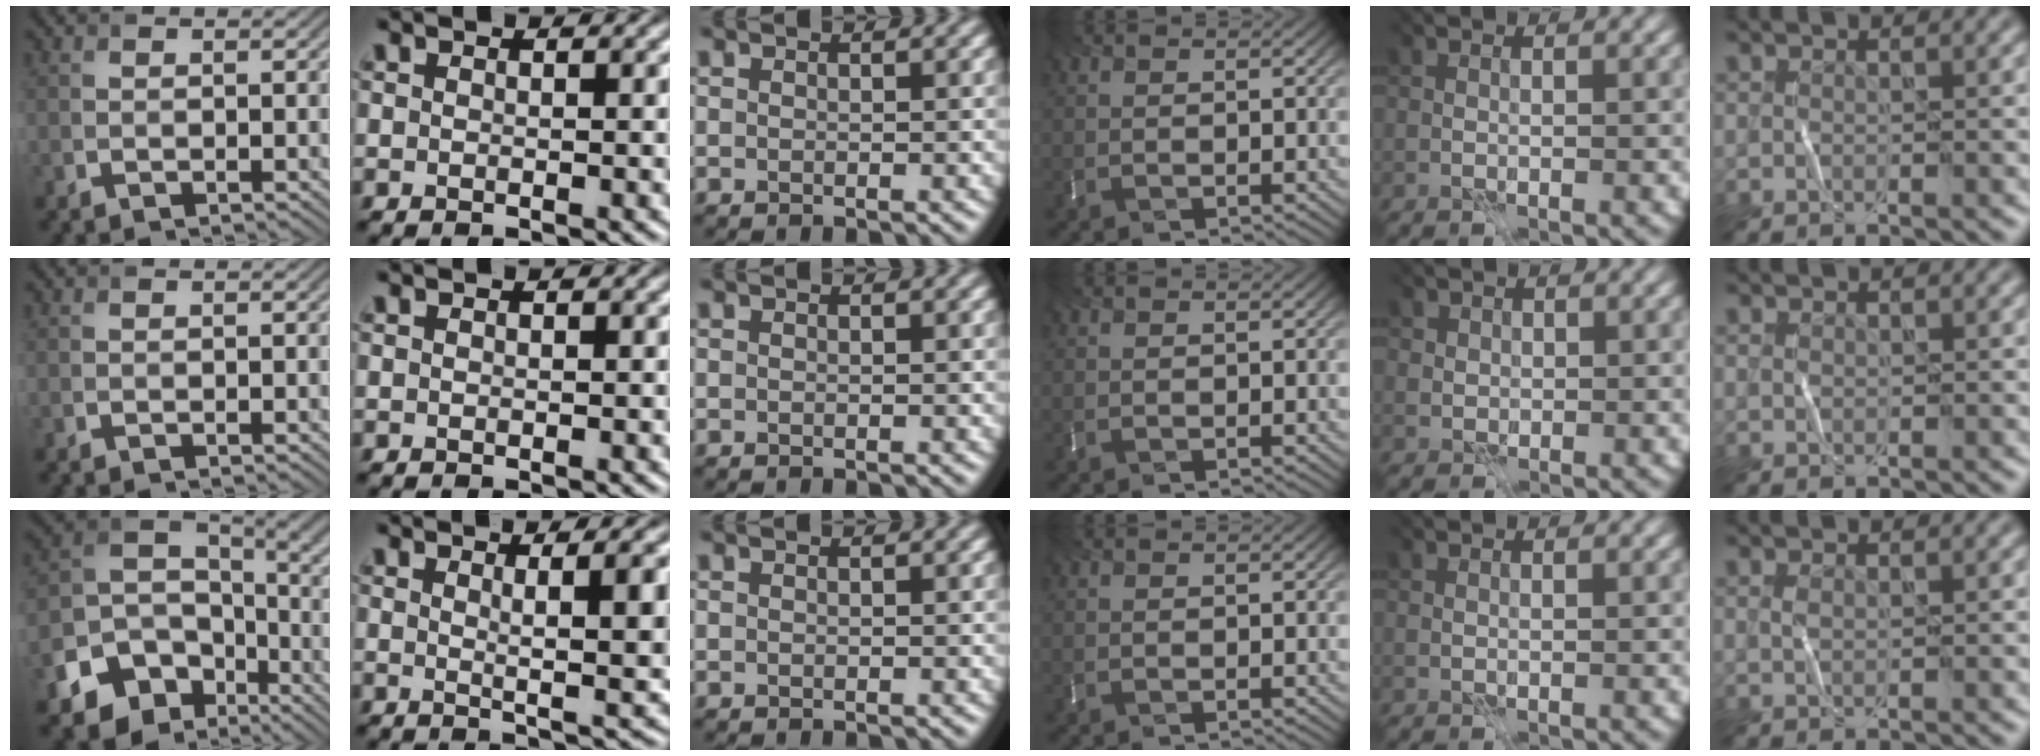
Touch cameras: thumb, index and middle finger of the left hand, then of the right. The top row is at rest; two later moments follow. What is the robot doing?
{"motion": "fold", "object": "bubble wrap"}